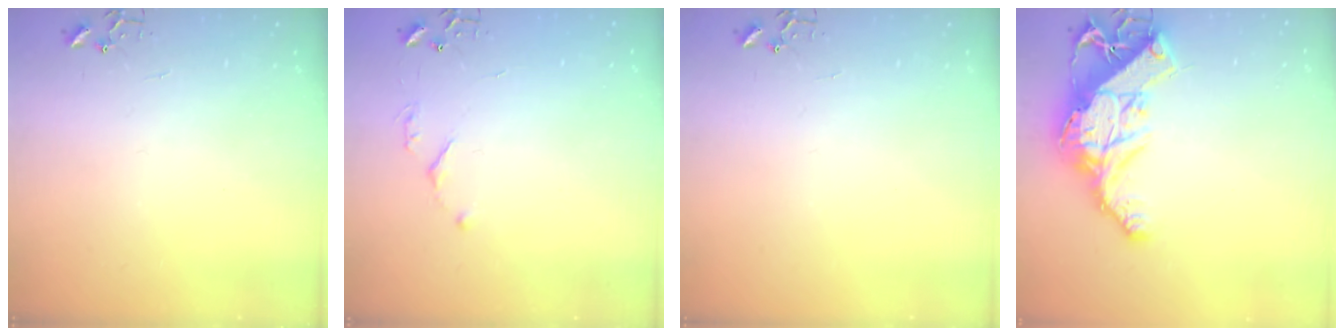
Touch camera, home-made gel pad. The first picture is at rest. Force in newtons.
{"total": 4.3, "press": 4.3, "slide": 0.7}
{"total": 0.0}
{"total": 18.1, "press": 18.0, "slide": 1.6}